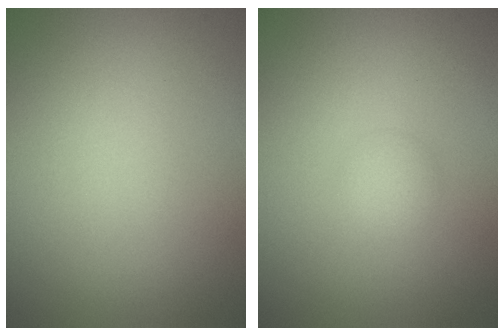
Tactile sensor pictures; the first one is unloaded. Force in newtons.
{"total": 1.3, "press": 1.3, "slide": 0.1}